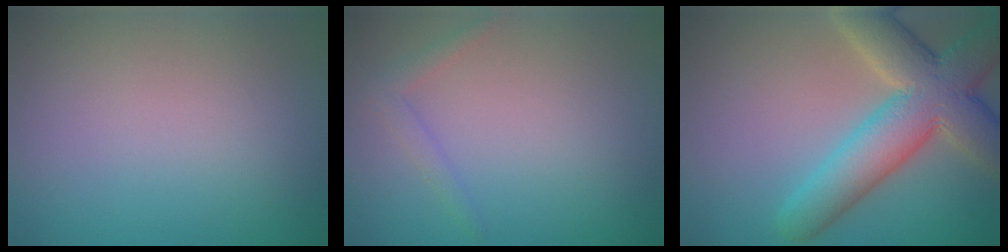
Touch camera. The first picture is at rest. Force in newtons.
{"total": 1.3, "press": 1.3, "slide": 0.1}
{"total": 9.0, "press": 9.0, "slide": 0.4}